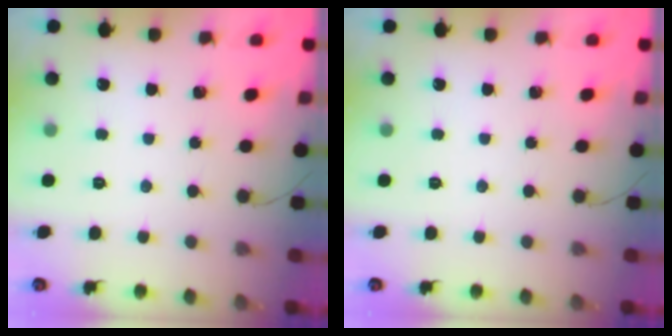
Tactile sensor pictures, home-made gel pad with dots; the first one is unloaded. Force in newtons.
{"total": 0.0}